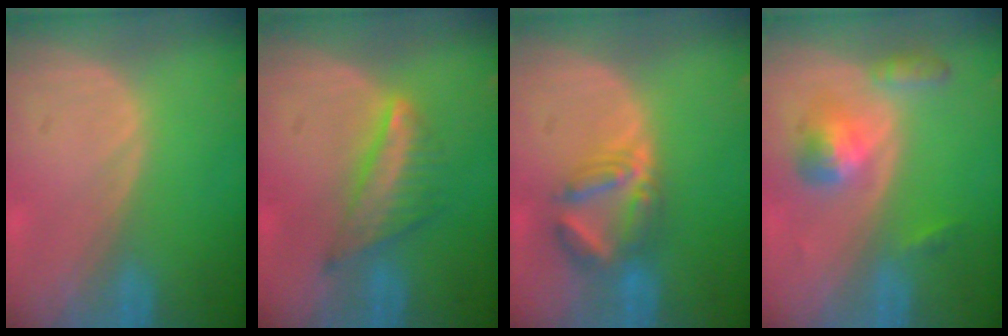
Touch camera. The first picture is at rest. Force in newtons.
{"total": 6.5, "press": 5.8, "slide": 2.9}
{"total": 5.9, "press": 5.9, "slide": 0.5}
{"total": 5.4, "press": 5.0, "slide": 2.2}